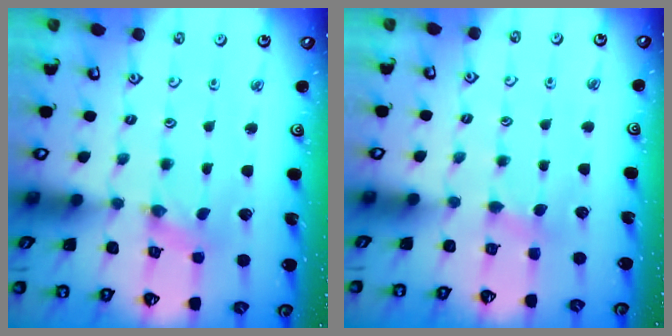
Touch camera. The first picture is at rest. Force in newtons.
{"total": 2.6, "press": 2.5, "slide": 0.4}